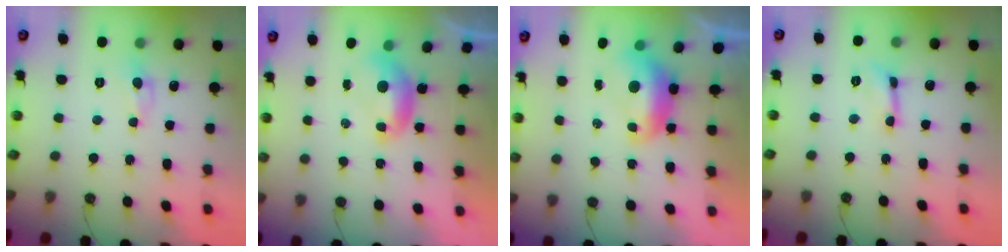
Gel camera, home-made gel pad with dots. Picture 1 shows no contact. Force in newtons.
{"total": 0.0}
{"total": 1.7, "press": 1.6, "slide": 0.6}
{"total": 0.0}